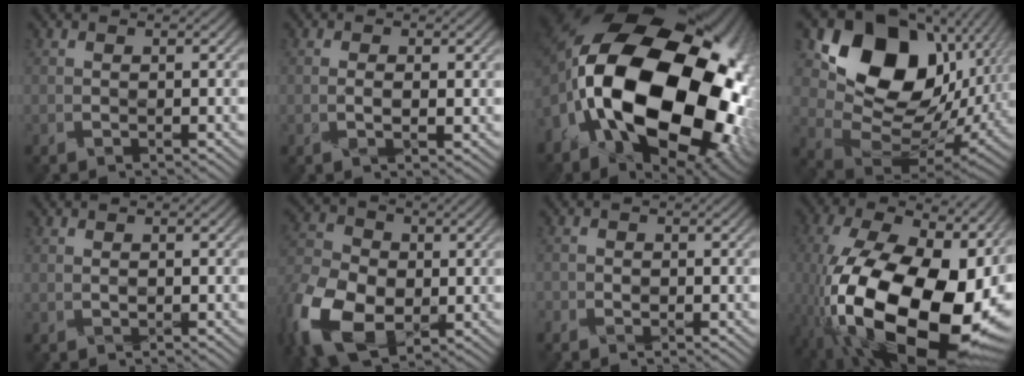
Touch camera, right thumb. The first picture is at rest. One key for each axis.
{"total": 1.6, "fx": -0.1, "fy": 0.6, "fz": 1.5, "tx": -0.028, "ty": -0.001, "tz": 0.001}
{"total": 22.8, "fx": -3.4, "fy": 14.0, "fz": 17.7, "tx": -0.386, "ty": -0.044, "tz": -0.037}
{"total": 17.4, "fx": 6.3, "fy": 12.5, "fz": 10.3, "tx": -0.191, "ty": -0.005, "tz": 0.132}
{"total": 0.0}
{"total": 14.3, "fx": -4.3, "fy": 10.2, "fz": 9.1, "tx": -0.238, "ty": -0.036, "tz": -0.071}
{"total": 1.2, "fx": -1.0, "fy": 0.6, "fz": 0.4, "tx": -0.008, "ty": -0.003, "tz": -0.019}
{"total": 21.8, "fx": -6.0, "fy": 11.3, "fz": 17.7, "tx": -0.356, "ty": -0.048, "tz": -0.076}